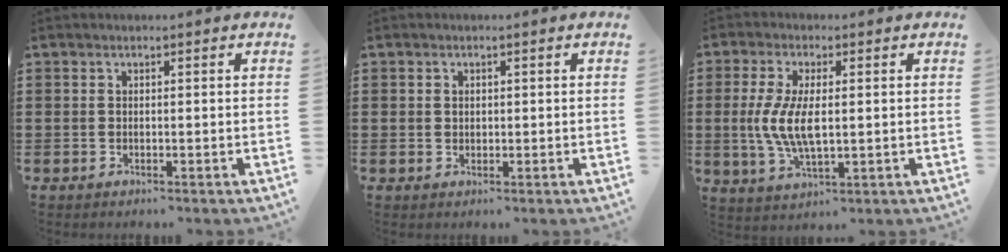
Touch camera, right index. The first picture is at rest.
{"total": 0.9, "force": [0.4, 0.8, 0.3], "torque": [-0.008, 0.002, 0.009]}
{"total": 7.4, "force": [0.0, 2.9, 6.8], "torque": [-0.154, -0.004, -0.006]}